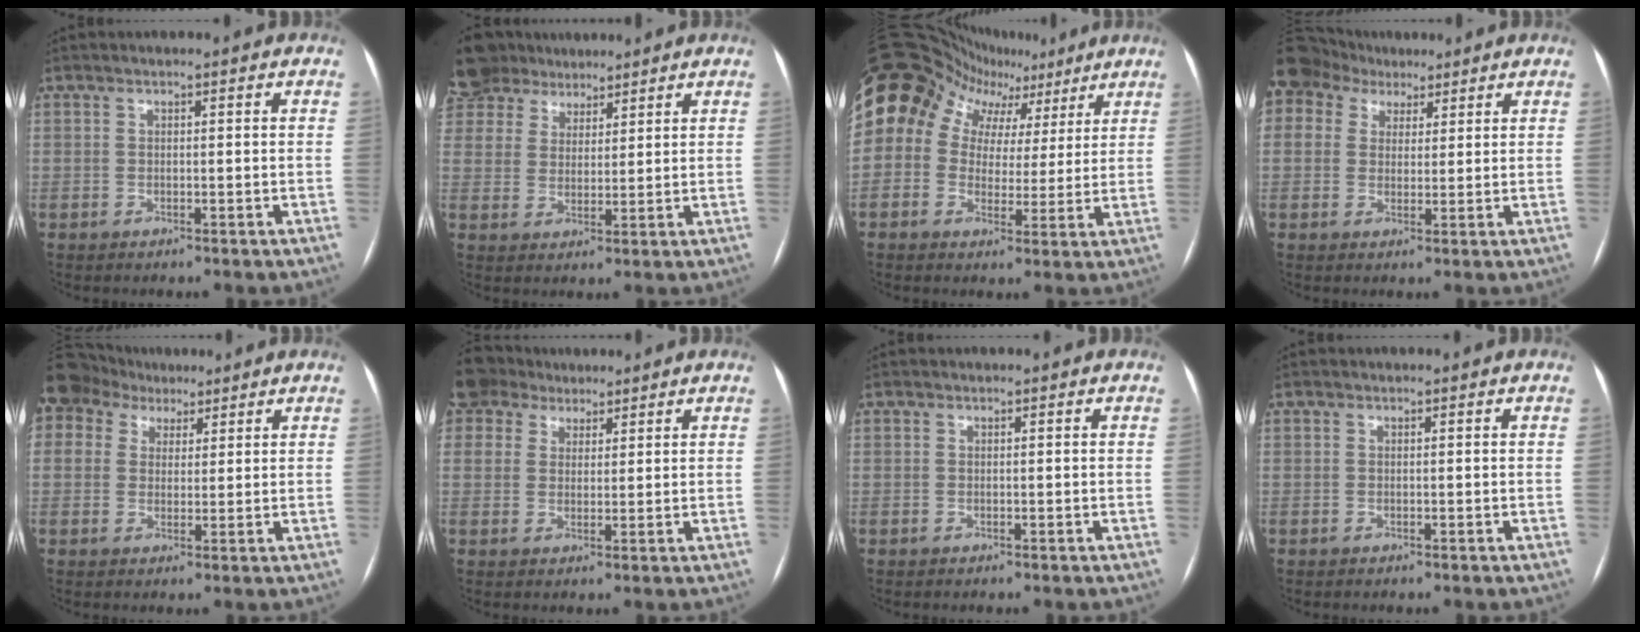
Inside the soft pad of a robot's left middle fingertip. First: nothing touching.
{"total": 11.6, "force": [9.2, 6.9, 1.9], "torque": [-0.062, 0.037, 0.176]}
{"total": 17.1, "force": [8.0, 13.1, 7.5], "torque": [-0.147, 0.081, 0.128]}
{"total": 13.4, "force": [7.7, 10.1, 4.1], "torque": [-0.125, 0.066, 0.147]}
{"total": 10.7, "force": [6.7, 8.0, 2.6], "torque": [-0.078, 0.052, 0.126]}
{"total": 5.5, "force": [4.3, 3.5, -0.2], "torque": [0.003, 0.024, 0.082]}
{"total": 0.0}
{"total": 0.0}